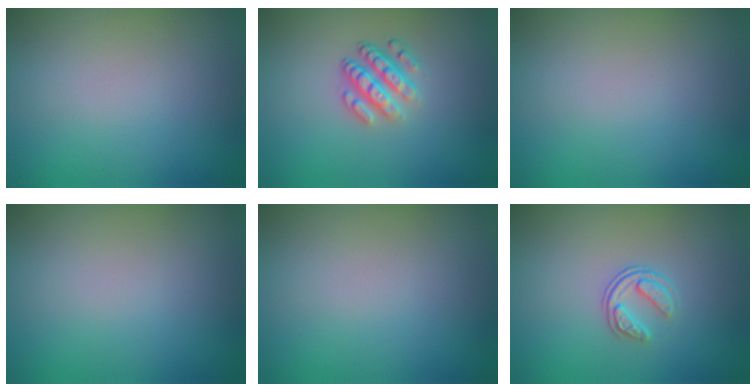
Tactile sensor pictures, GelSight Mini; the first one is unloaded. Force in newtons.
{"total": 3.6, "press": 2.6, "slide": 2.4}
{"total": 0.0}
{"total": 0.0}
{"total": 0.0}
{"total": 1.9, "press": 1.3, "slide": 1.4}